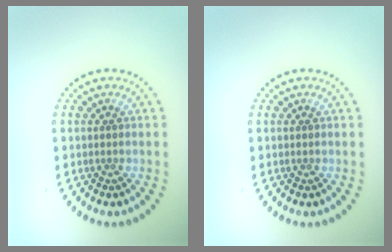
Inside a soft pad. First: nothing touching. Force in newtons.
{"total": 0.0}